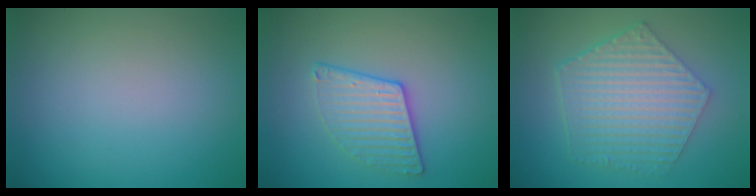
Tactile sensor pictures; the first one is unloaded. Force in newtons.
{"total": 3.1, "press": 2.9, "slide": 1.1}
{"total": 6.7, "press": 4.9, "slide": 4.6}